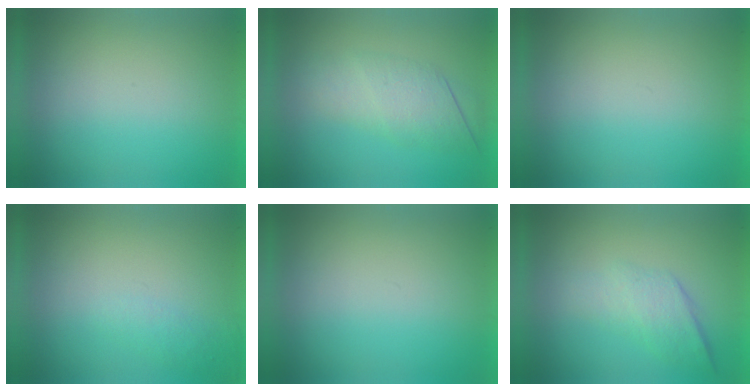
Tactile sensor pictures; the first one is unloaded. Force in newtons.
{"total": 3.1}
{"total": 0.0}
{"total": 1.2}
{"total": 0.0}
{"total": 2.3}